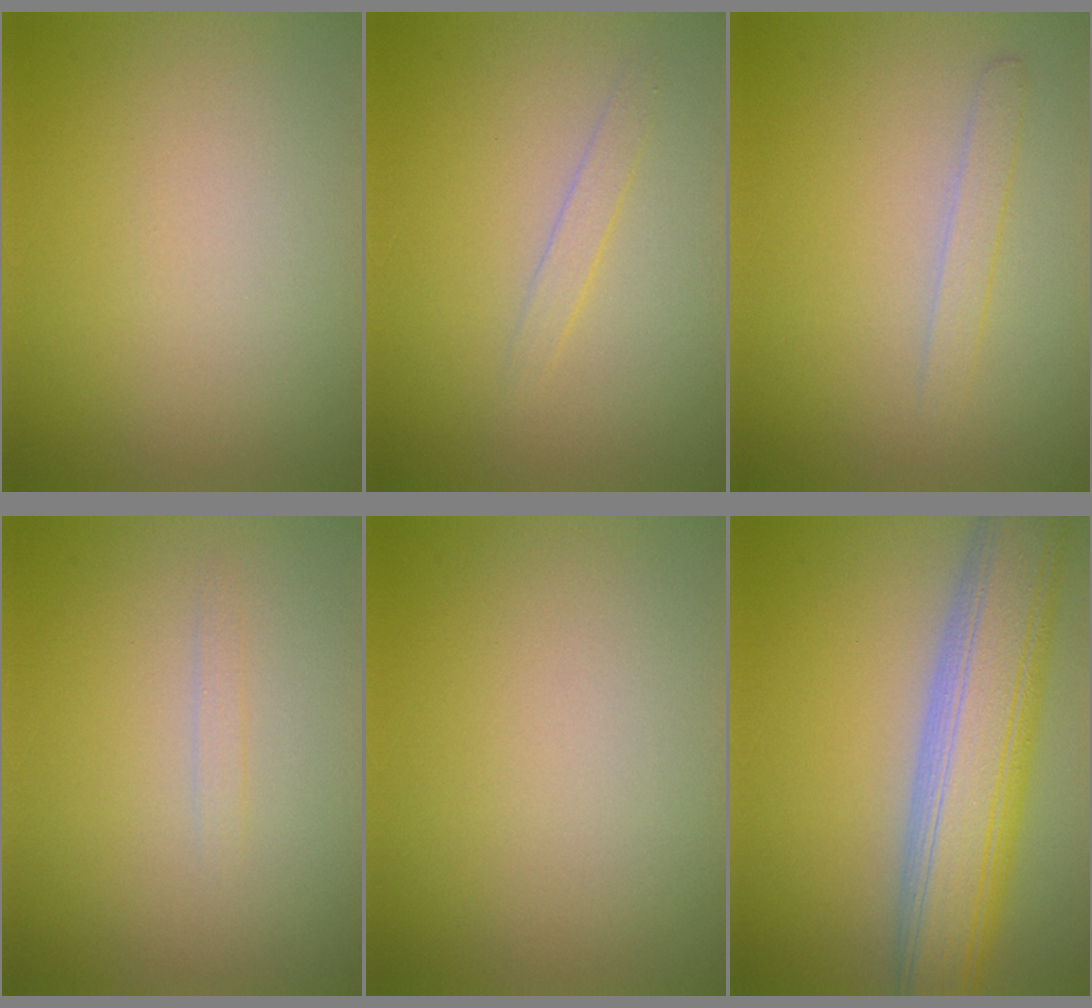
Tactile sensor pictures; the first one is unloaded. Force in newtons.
{"total": 1.1, "press": 1.1, "slide": 0.1}
{"total": 1.4, "press": 1.4, "slide": 0.1}
{"total": 0.7, "press": 0.7, "slide": 0.0}
{"total": 0.0}
{"total": 9.9, "press": 9.9, "slide": 0.5}